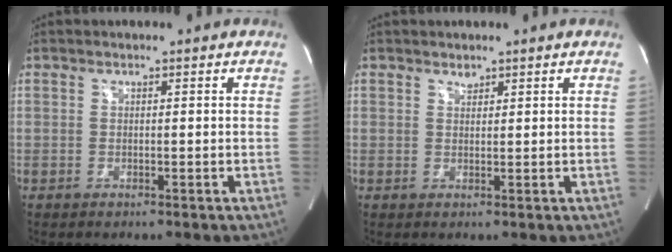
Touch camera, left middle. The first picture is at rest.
{"total": 0.9, "force": [0.7, 0.4, 0.2], "torque": [-0.005, -0.003, 0.013]}